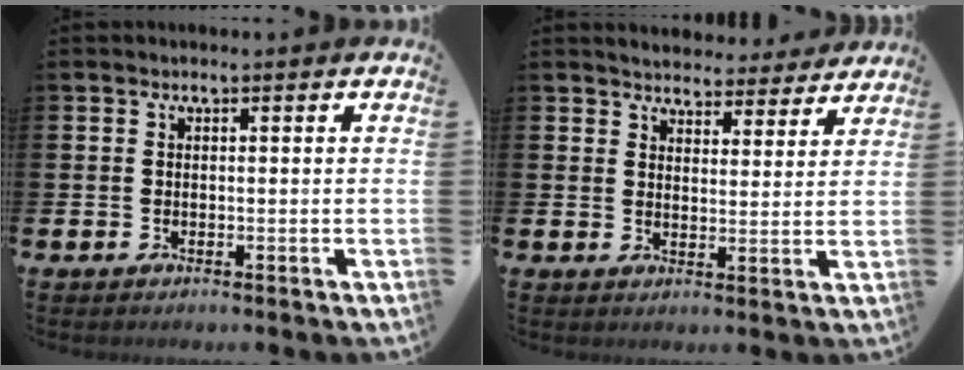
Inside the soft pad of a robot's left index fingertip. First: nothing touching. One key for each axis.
{"total": 4.2, "fx": 4.1, "fy": 1.0, "fz": -0.4, "tx": 0.001, "ty": -0.036, "tz": 0.071}